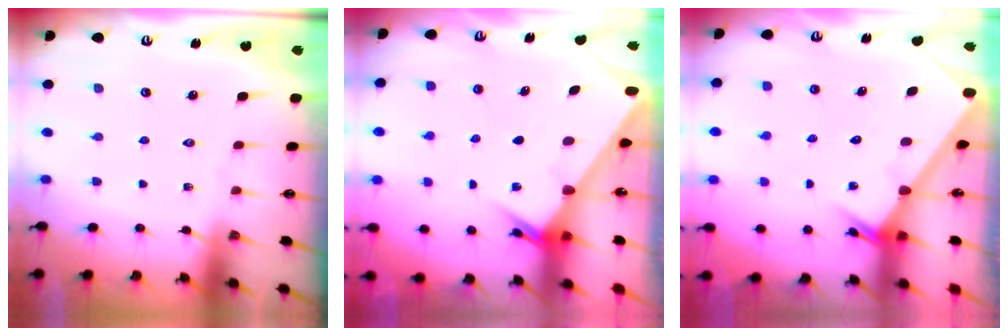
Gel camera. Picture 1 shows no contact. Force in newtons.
{"total": 2.5, "press": 2.5, "slide": 0.2}
{"total": 2.7, "press": 2.7, "slide": 0.3}